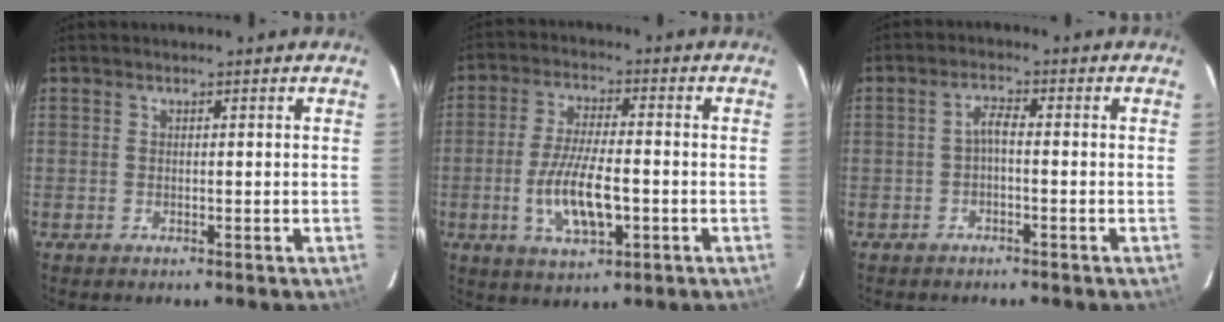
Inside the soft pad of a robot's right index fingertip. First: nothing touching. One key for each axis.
{"total": 10.4, "fx": -2.7, "fy": 3.3, "fz": 9.5, "tx": -0.189, "ty": -0.008, "tz": -0.047}
{"total": 2.1, "fx": -0.8, "fy": 0.4, "fz": 1.8, "tx": -0.039, "ty": 0.008, "tz": -0.017}